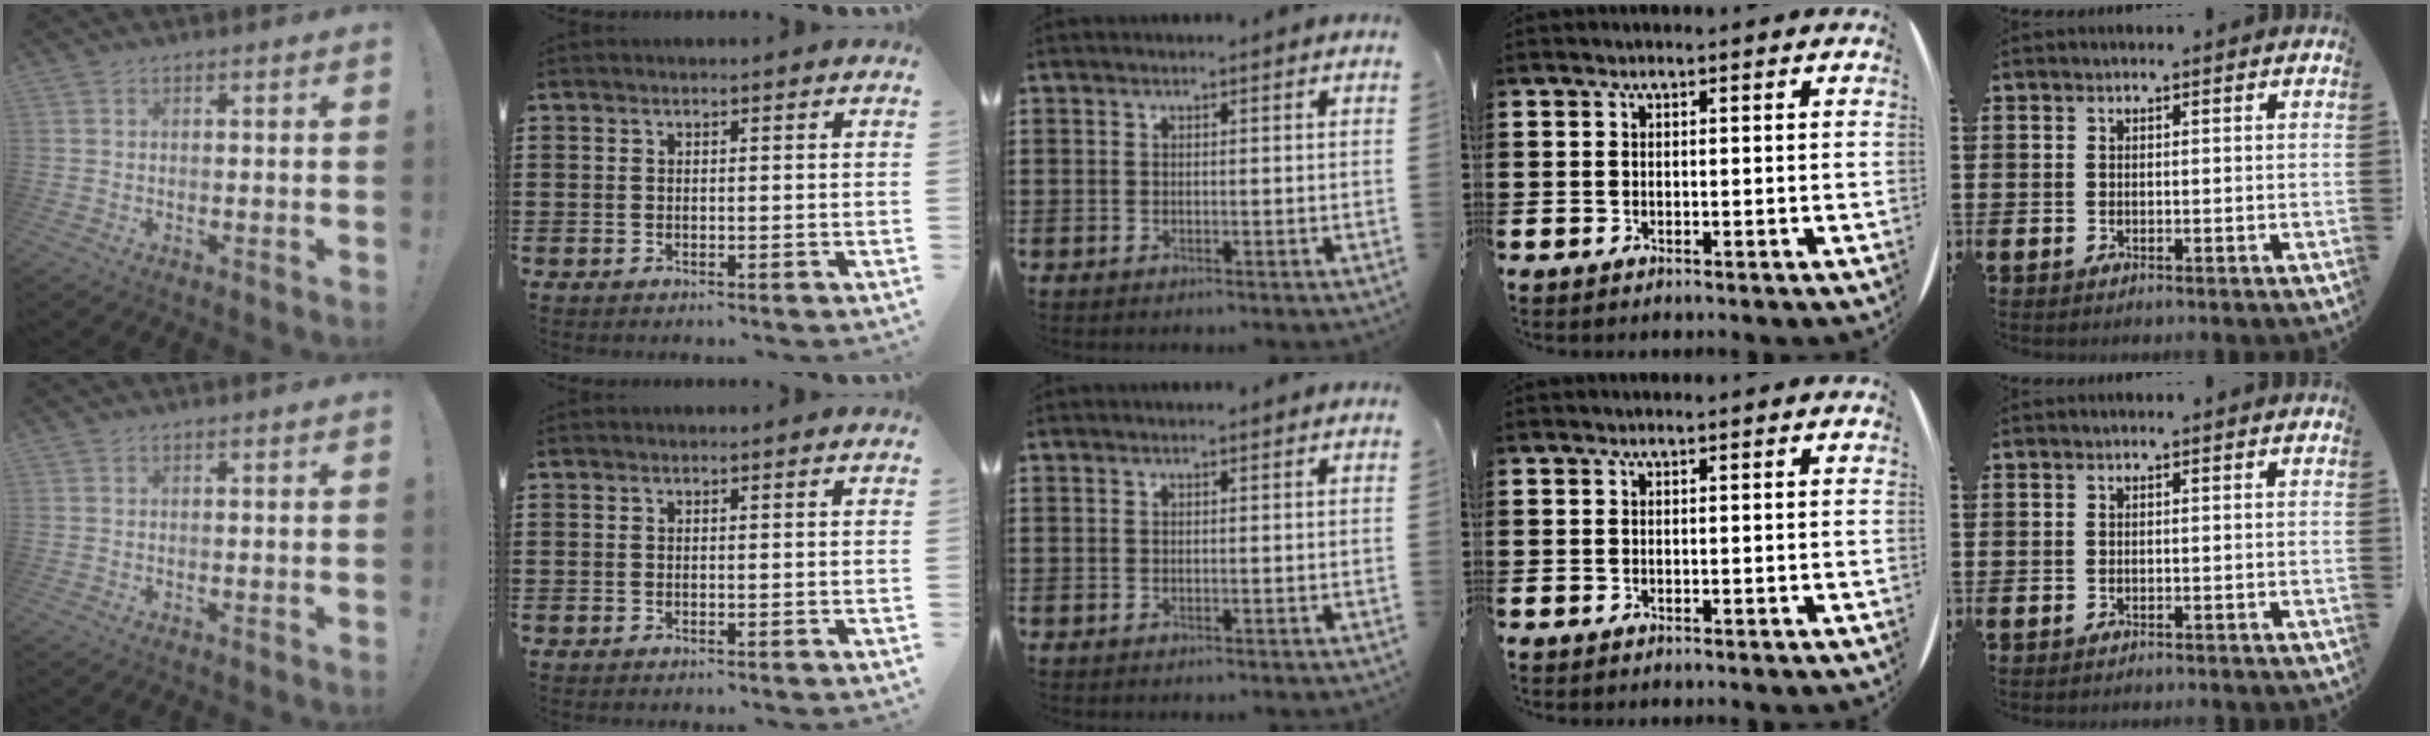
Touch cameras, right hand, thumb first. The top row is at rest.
{}